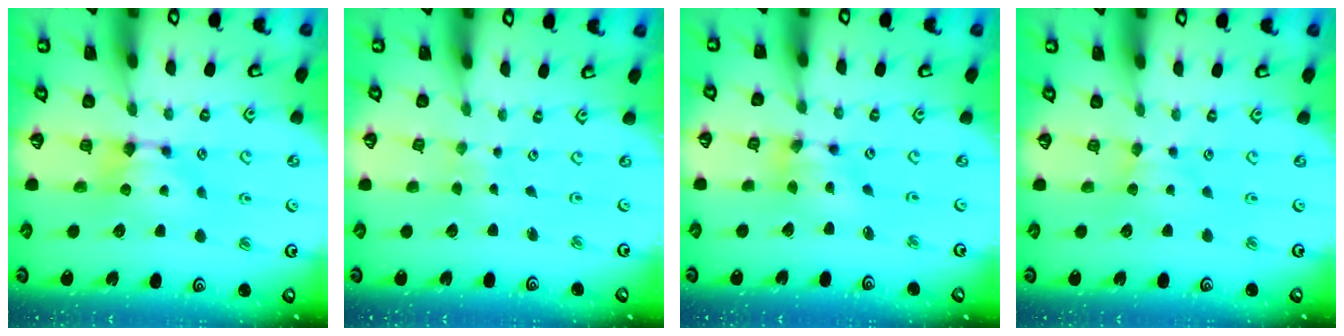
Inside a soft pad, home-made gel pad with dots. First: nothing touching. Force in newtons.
{"total": 5.2, "press": 5.1, "slide": 0.2}
{"total": 4.9, "press": 4.4, "slide": 2.1}
{"total": 1.8, "press": 1.8, "slide": 0.4}